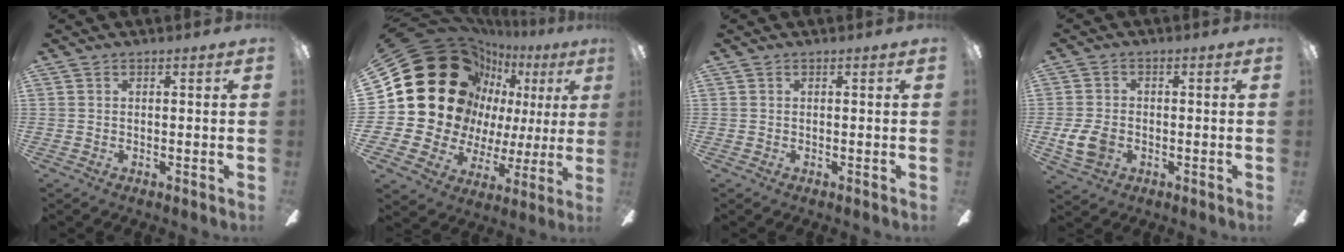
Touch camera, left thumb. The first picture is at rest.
{"total": 26.7, "force": [10.4, 20.3, 13.8], "torque": [-0.258, -0.072, 0.235]}
{"total": 0.0}
{"total": 7.2, "force": [-1.8, 5.3, 4.6], "torque": [-0.099, 0.006, -0.032]}